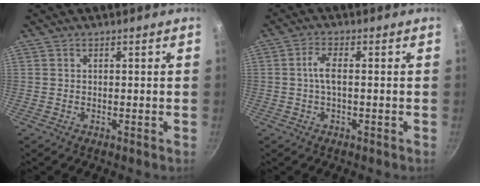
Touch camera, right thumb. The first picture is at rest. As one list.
[{"total": 3.5, "force": [-0.2, 1.4, 3.2], "torque": [-0.074, 0.010, -0.008]}]